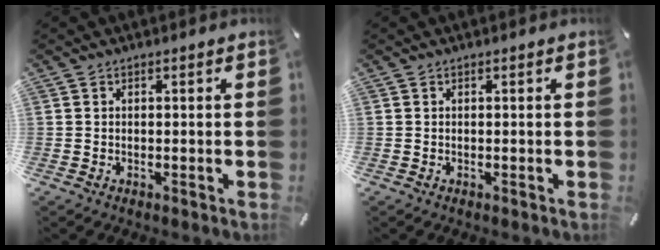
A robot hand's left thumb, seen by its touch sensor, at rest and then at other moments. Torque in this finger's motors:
{"motor_torque": [0.00, 0.00, 0.00, 0.00, 0.00]}